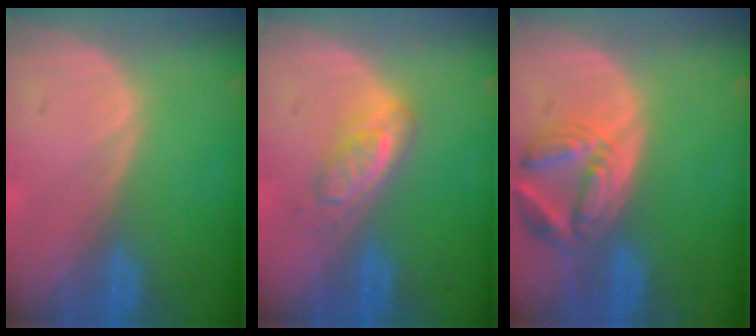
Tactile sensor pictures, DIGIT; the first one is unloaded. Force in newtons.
{"total": 4.6, "press": 4.4, "slide": 1.3}
{"total": 7.4, "press": 6.6, "slide": 3.5}